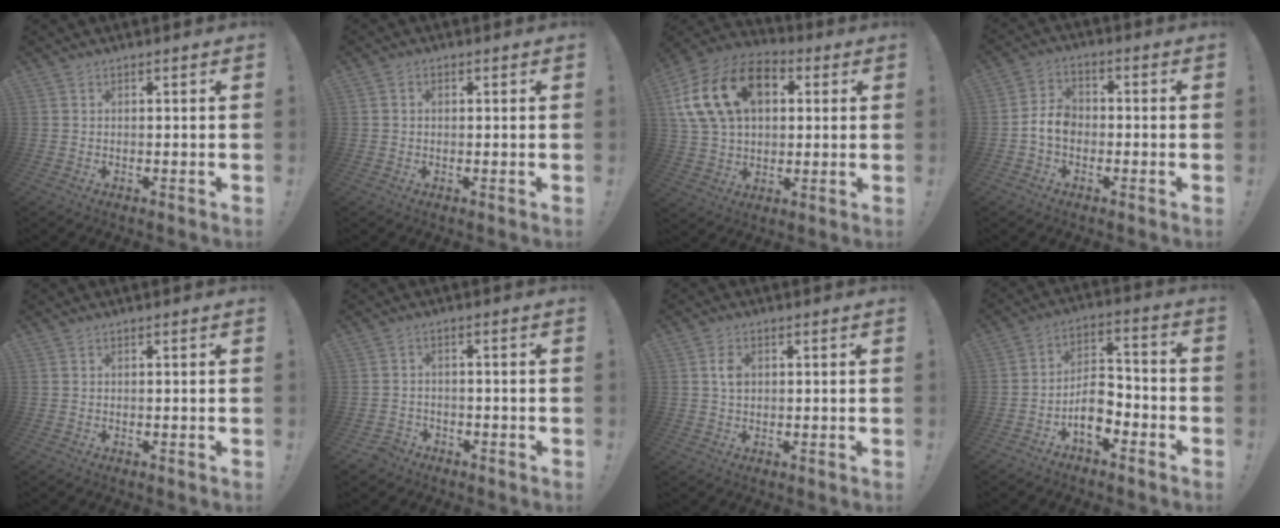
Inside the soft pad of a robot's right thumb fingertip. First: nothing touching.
{"total": 1.2, "force": [0.1, 1.1, 0.5], "torque": [-0.008, 0.003, 0.002]}
{"total": 21.3, "force": [7.2, 14.4, 14.0], "torque": [-0.247, -0.011, 0.134]}
{"total": 7.2, "force": [-2.0, 5.3, 4.5], "torque": [-0.074, 0.011, -0.034]}
{"total": 0.0}
{"total": 2.7, "force": [-2.0, 1.7, 0.5], "torque": [-0.016, 0.004, -0.038]}
{"total": 3.6, "force": [0.6, 2.6, 2.4], "torque": [-0.025, -0.002, 0.006]}
{"total": 9.6, "force": [-5.1, 5.6, 5.8], "torque": [-0.096, 0.030, -0.090]}